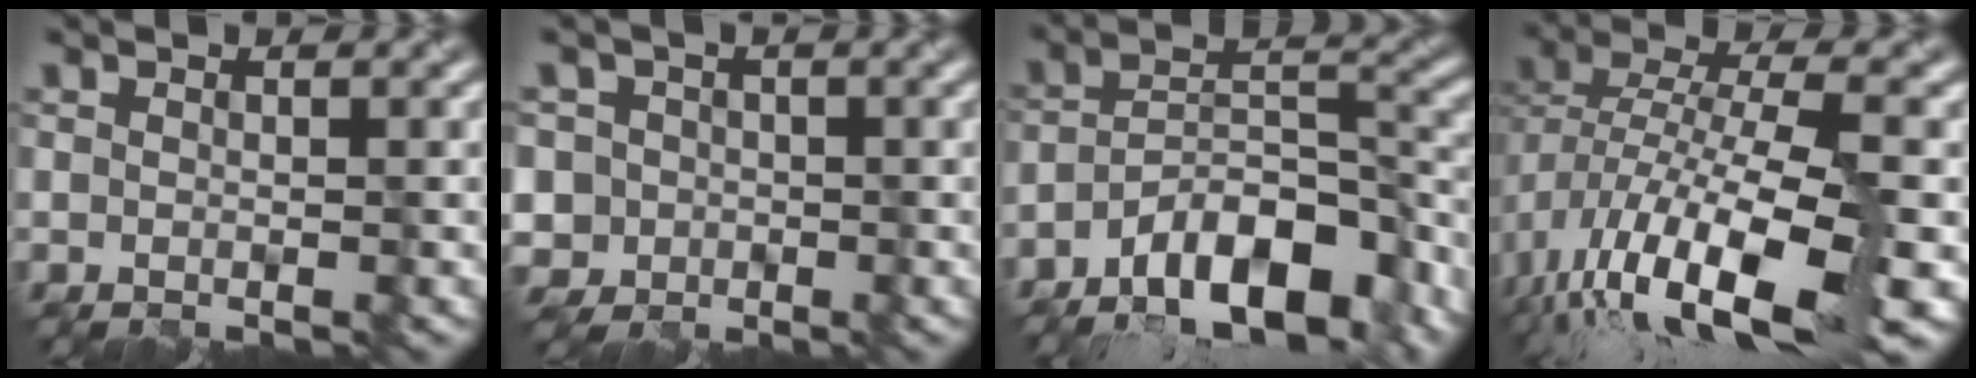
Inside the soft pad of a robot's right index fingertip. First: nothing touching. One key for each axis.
{"total": 6.2, "fx": -0.5, "fy": 6.0, "fz": 1.5, "tx": -0.034, "ty": 0.023, "tz": -0.045}
{"total": 12.9, "fx": -8.9, "fy": 5.1, "fz": 7.8, "tx": -0.138, "ty": 0.006, "tz": -0.141}
{"total": 13.0, "fx": -5.6, "fy": 5.0, "fz": 10.6, "tx": -0.197, "ty": 0.000, "tz": -0.107}